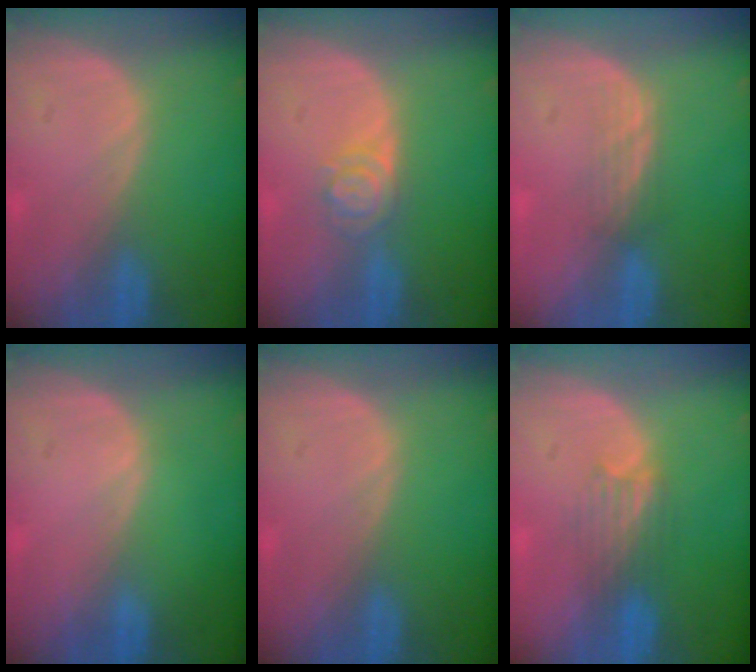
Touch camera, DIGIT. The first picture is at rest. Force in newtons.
{"total": 3.8, "press": 3.5, "slide": 1.6}
{"total": 2.2, "press": 2.1, "slide": 0.2}
{"total": 0.0}
{"total": 0.0}
{"total": 3.3, "press": 3.2, "slide": 0.6}